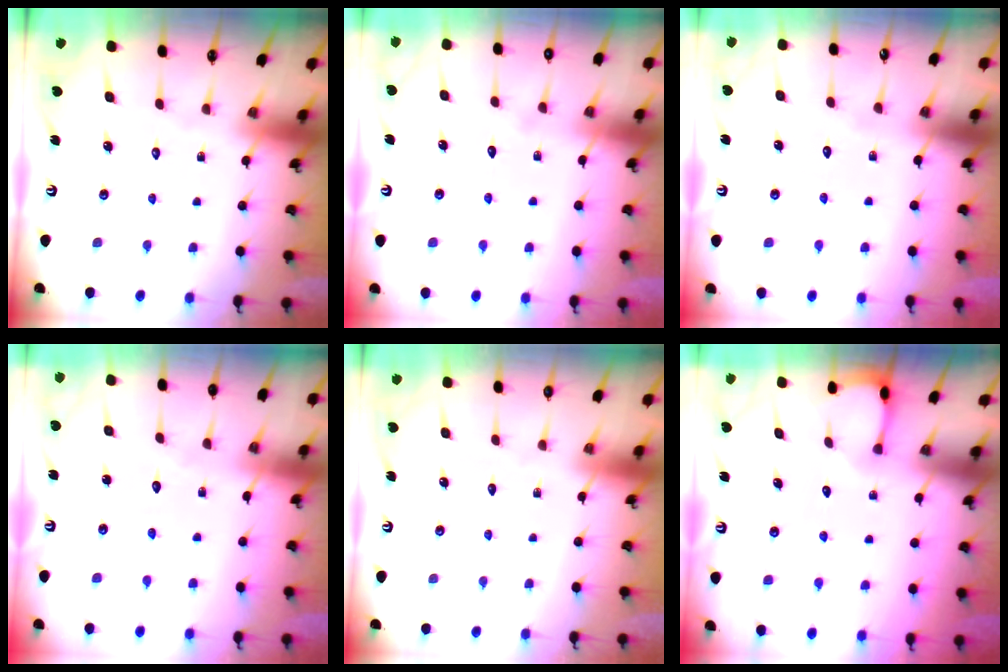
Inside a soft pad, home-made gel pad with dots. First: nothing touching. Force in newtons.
{"total": 5.4, "press": 5.4, "slide": 0.5}
{"total": 4.0, "press": 4.0, "slide": 0.4}
{"total": 3.3, "press": 3.3, "slide": 0.1}
{"total": 0.0}
{"total": 3.3, "press": 3.3, "slide": 0.4}